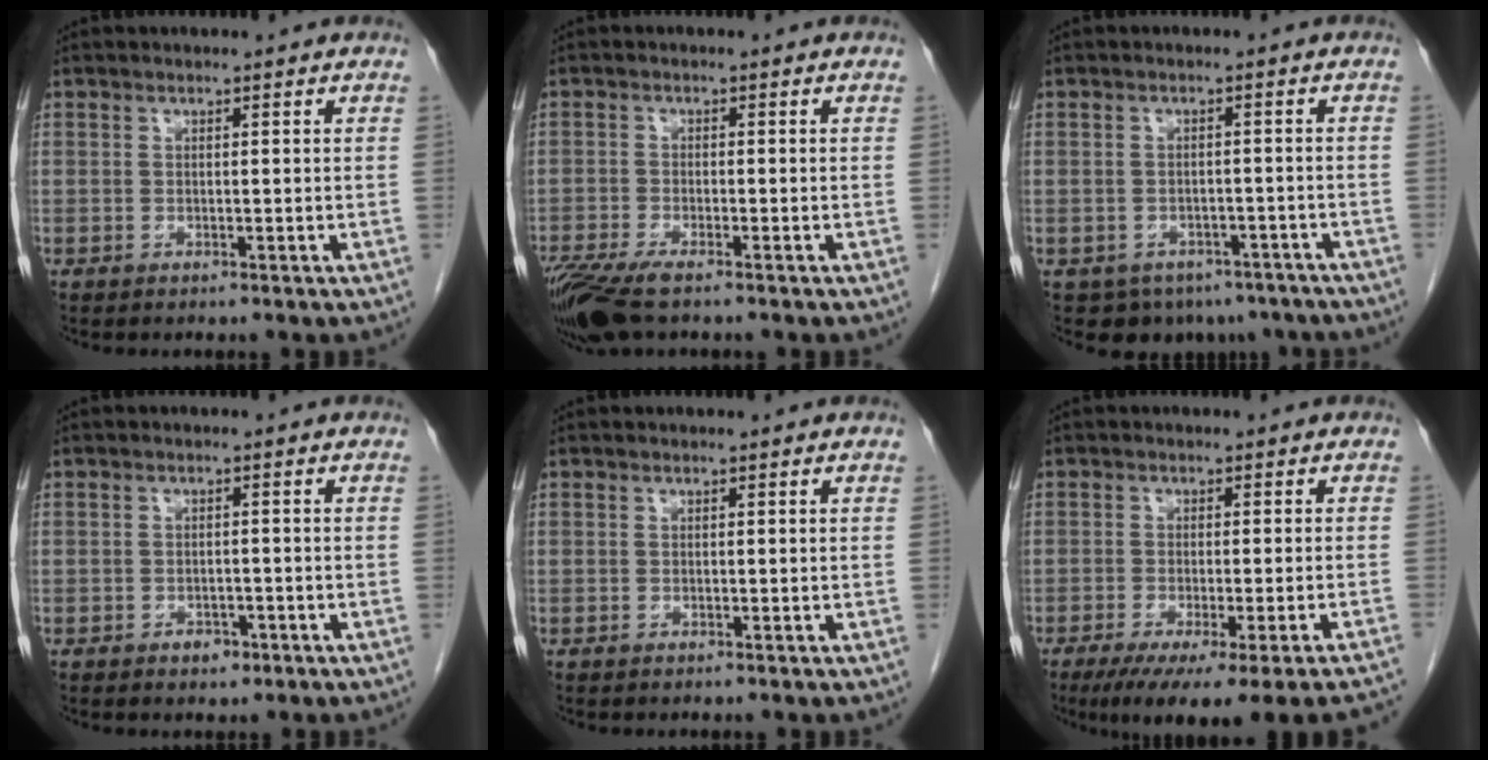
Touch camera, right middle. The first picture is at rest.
{"total": 8.1, "force": [-5.8, 1.8, 5.3], "torque": [-0.098, -0.019, -0.104]}
{"total": 9.2, "force": [-6.5, 6.0, 2.4], "torque": [-0.029, 0.004, -0.071]}
{"total": 2.0, "force": [-1.2, 1.3, 0.9], "torque": [-0.009, 0.005, -0.011]}
{"total": 0.0}
{"total": 16.9, "force": [-14.2, -0.6, 9.0], "torque": [-0.069, -0.043, -0.188]}